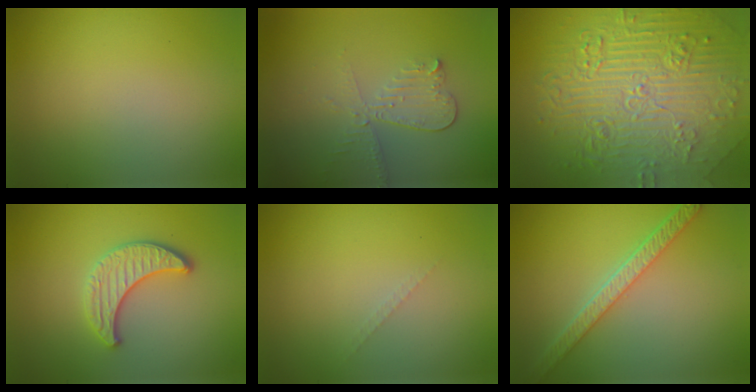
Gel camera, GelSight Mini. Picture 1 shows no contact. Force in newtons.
{"total": 3.0, "press": 2.6, "slide": 1.5}
{"total": 11.0, "press": 7.4, "slide": 8.2}
{"total": 3.3, "press": 3.1, "slide": 1.0}
{"total": 0.6, "press": 0.6, "slide": 0.1}
{"total": 4.1, "press": 3.3, "slide": 2.4}